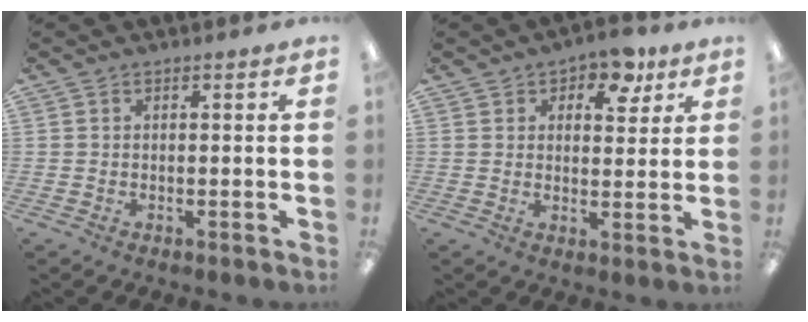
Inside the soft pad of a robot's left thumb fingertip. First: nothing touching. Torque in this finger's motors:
{"motor_torque": [-0.14, 0.26, 0.01, -0.15, 0.03]}